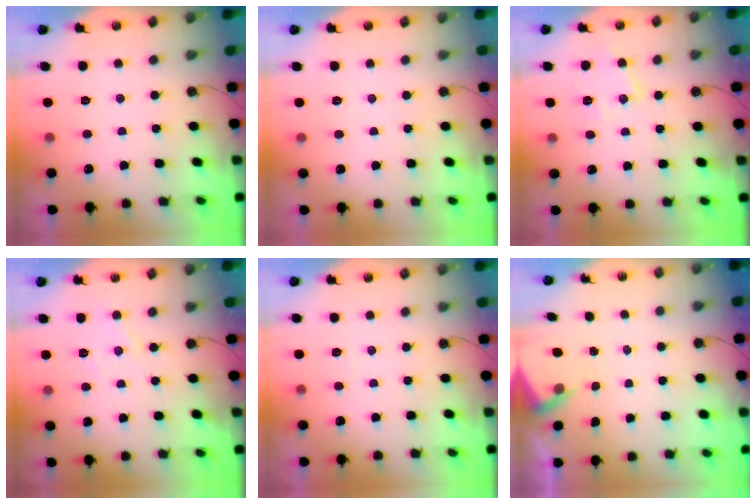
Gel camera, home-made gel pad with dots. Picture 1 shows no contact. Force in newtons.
{"total": 2.8, "press": 2.8, "slide": 0.5}
{"total": 10.1, "press": 10.1, "slide": 0.7}
{"total": 6.0, "press": 6.0, "slide": 0.3}
{"total": 2.9, "press": 2.8, "slide": 0.5}
{"total": 3.3, "press": 3.3, "slide": 0.6}